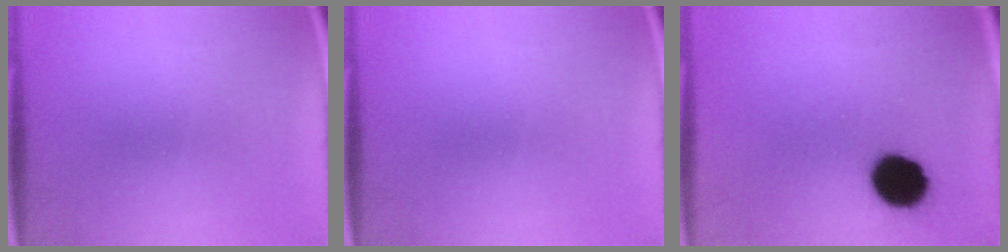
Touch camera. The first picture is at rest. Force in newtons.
{"total": 0.0}
{"total": 11.5}